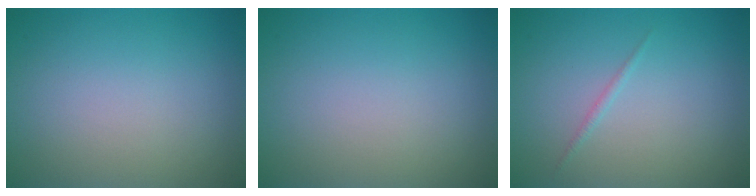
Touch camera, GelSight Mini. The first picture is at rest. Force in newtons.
{"total": 0.0}
{"total": 0.5, "press": 0.5, "slide": 0.0}